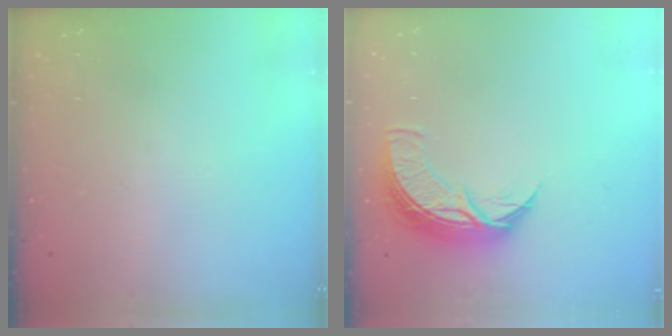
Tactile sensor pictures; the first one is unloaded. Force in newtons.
{"total": 9.5, "press": 9.5, "slide": 0.6}